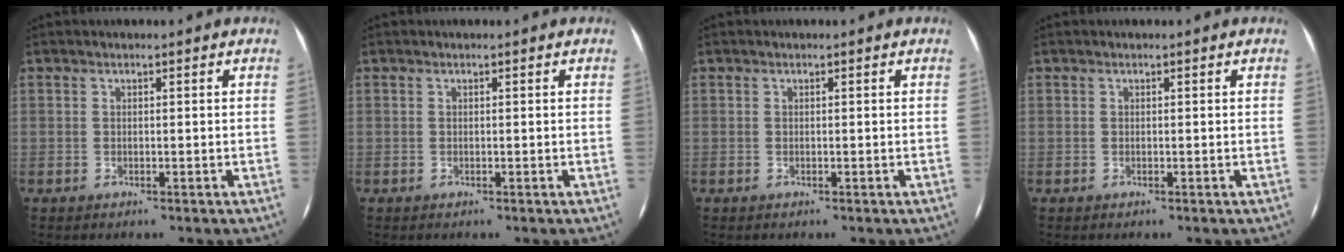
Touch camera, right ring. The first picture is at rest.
{"total": 0.0}
{"total": 0.0}
{"total": 0.0}